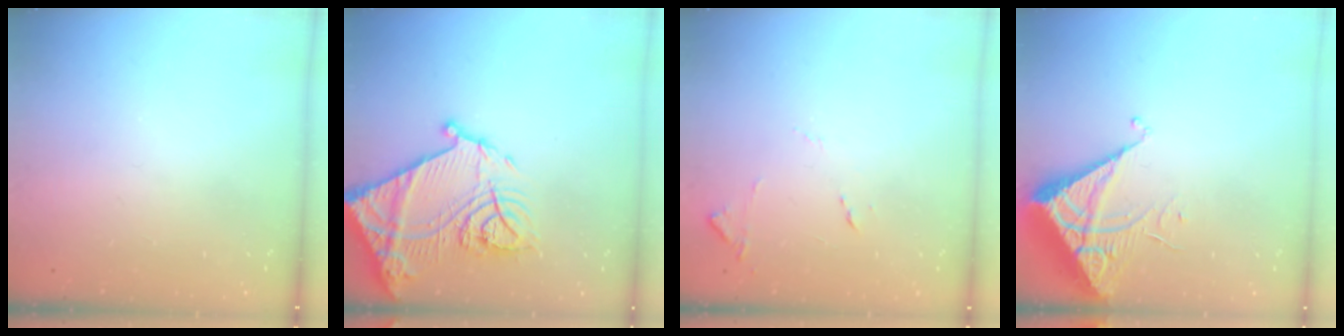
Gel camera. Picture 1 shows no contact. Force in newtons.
{"total": 22.6, "press": 22.5, "slide": 2.0}
{"total": 8.2, "press": 8.2, "slide": 0.6}
{"total": 7.0, "press": 7.0, "slide": 0.3}